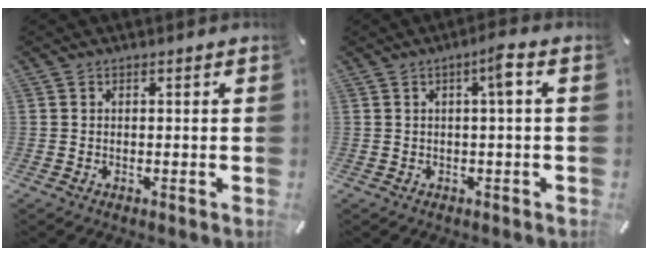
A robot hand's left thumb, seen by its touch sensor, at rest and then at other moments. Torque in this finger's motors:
{"motor_torque": [0.58, 1.01, 0.42, -0.41, 0.17]}